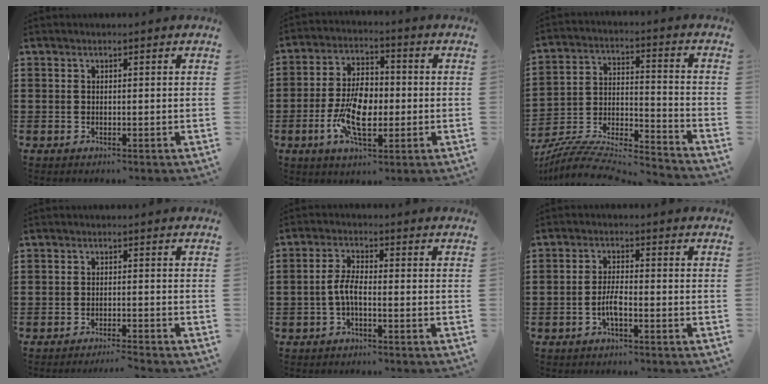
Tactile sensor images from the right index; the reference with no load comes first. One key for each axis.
{"total": 9.3, "fx": -1.9, "fy": 4.9, "fz": 7.7, "tx": -0.160, "ty": 0.006, "tz": -0.036}
{"total": 7.8, "fx": -7.3, "fy": 1.1, "fz": 2.5, "tx": -0.049, "ty": -0.005, "tz": -0.146}
{"total": 2.1, "fx": -2.1, "fy": -0.4, "fz": 0.2, "tx": -0.004, "ty": 0.001, "tz": -0.044}
{"total": 3.7, "fx": -1.3, "fy": 1.1, "fz": 3.3, "tx": -0.079, "ty": -0.002, "tz": -0.032}
{"total": 3.4, "fx": -1.5, "fy": 0.8, "fz": 3.0, "tx": -0.066, "ty": -0.002, "tz": -0.030}